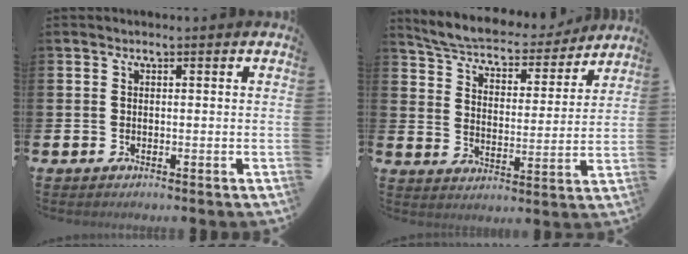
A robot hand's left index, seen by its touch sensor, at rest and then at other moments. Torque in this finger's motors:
{"motor_torque": [1.03, -1.11, 0.16, 0.03]}